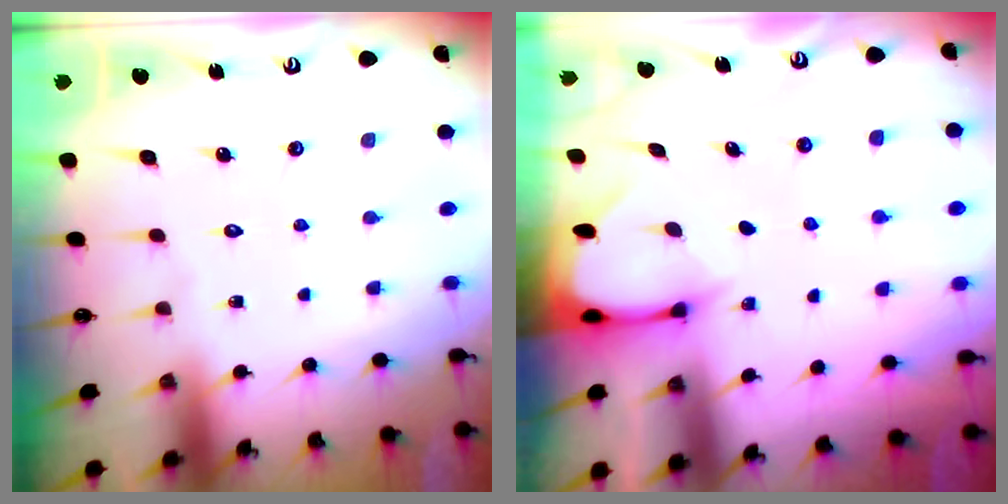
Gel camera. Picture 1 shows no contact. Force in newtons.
{"total": 2.4, "press": 2.4, "slide": 0.3}